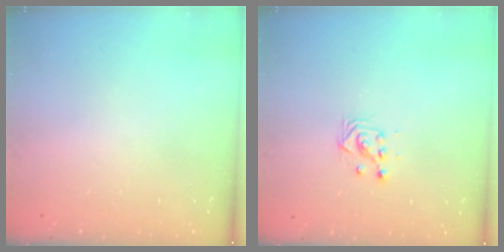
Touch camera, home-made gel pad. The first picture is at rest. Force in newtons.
{"total": 2.9, "press": 2.9, "slide": 0.2}